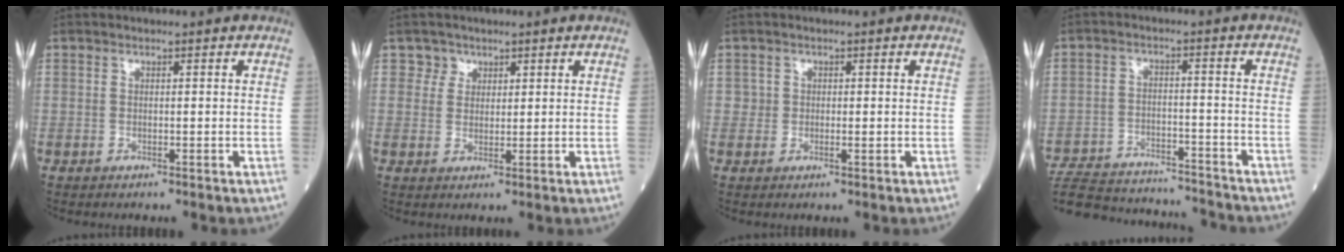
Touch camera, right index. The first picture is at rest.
{"total": 2.2, "force": [1.4, 1.7, -0.3], "torque": [0.016, 0.001, 0.019]}
{"total": 1.0, "force": [0.1, 0.9, 0.3], "torque": [-0.005, 0.001, 0.003]}
{"total": 18.9, "force": [-17.9, 3.3, 5.1], "torque": [-0.119, -0.004, -0.260]}